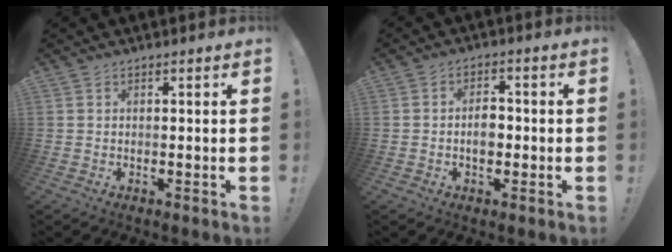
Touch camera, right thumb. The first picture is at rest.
{"total": 5.2, "force": [-1.0, 3.5, 3.6], "torque": [-0.036, 0.004, -0.025]}